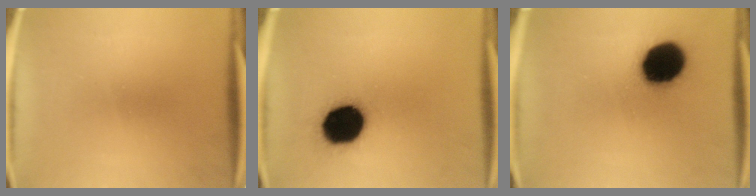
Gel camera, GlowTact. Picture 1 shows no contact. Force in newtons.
{"total": 16.4}
{"total": 17.3}